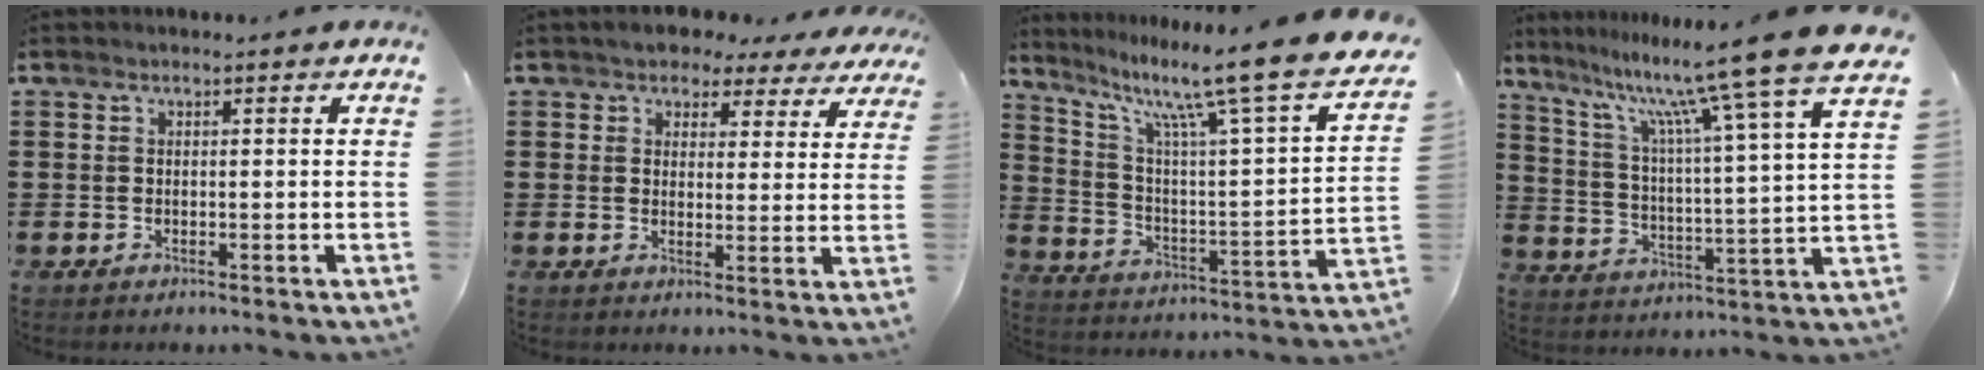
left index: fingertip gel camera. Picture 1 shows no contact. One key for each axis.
{"total": 3.9, "fx": 3.4, "fy": 1.9, "fz": 0.3, "tx": -0.021, "ty": -0.014, "tz": 0.056}
{"total": 11.7, "fx": 8.9, "fy": -0.2, "fz": 7.6, "tx": -0.154, "ty": -0.077, "tz": 0.131}
{"total": 12.5, "fx": 10.4, "fy": -1.1, "fz": 6.8, "tx": -0.157, "ty": -0.075, "tz": 0.159}